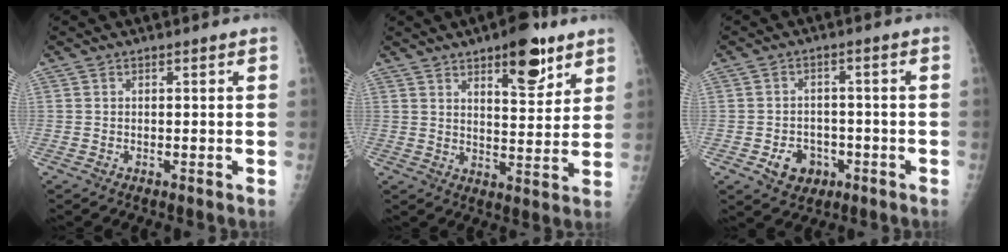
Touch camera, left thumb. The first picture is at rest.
{"total": 11.0, "force": [6.7, 4.3, 7.7], "torque": [-0.082, -0.038, 0.098]}
{"total": 6.1, "force": [-2.5, 4.9, 2.6], "torque": [-0.018, 0.018, -0.032]}